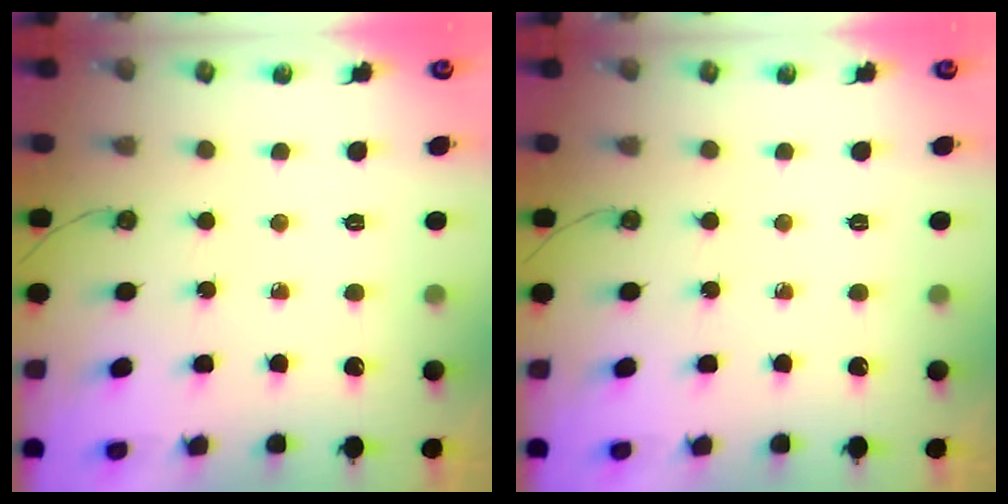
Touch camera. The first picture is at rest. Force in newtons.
{"total": 0.0}